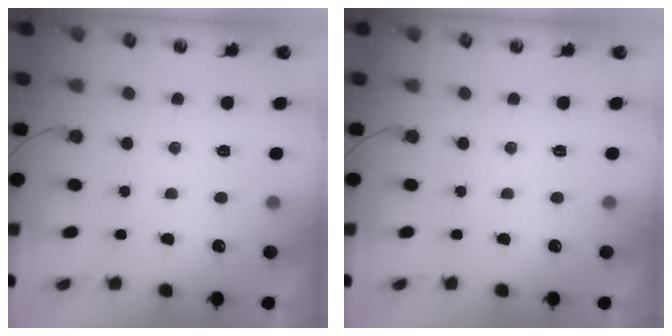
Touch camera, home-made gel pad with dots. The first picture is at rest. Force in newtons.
{"total": 0.0}